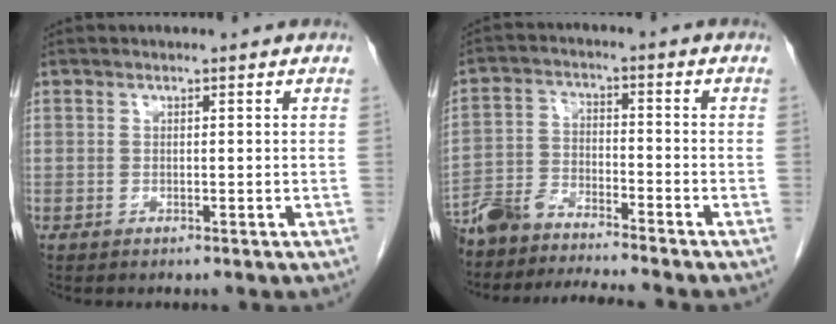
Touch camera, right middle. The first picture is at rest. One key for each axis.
{"total": 8.4, "fx": -8.2, "fy": -0.2, "fz": 1.6, "tx": -0.036, "ty": 0.001, "tz": -0.157}